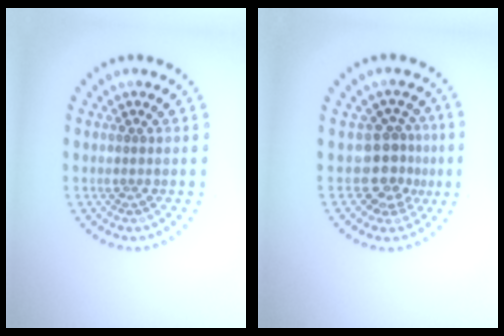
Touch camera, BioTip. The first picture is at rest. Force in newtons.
{"total": 3.1, "press": 2.4, "slide": 2.0}